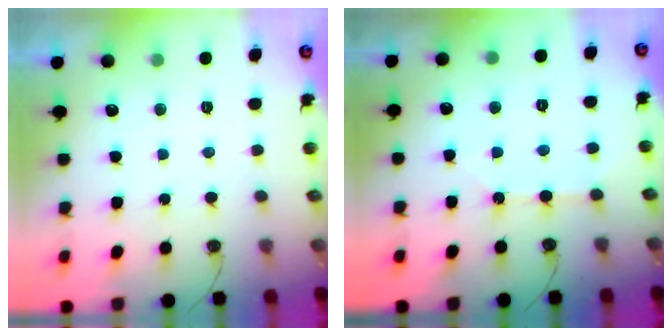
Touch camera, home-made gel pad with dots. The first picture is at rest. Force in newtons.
{"total": 2.7, "press": 2.7, "slide": 0.2}